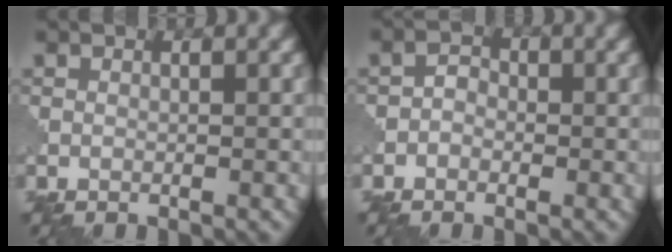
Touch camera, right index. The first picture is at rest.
{"total": 1.4, "force": [-0.7, 1.1, 0.5], "torque": [0.000, 0.005, -0.021]}